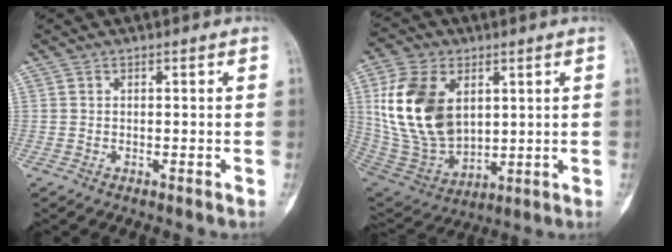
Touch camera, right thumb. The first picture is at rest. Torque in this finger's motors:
{"motor_torque": [-0.44, 1.45, 2.11, 0.45, 0.21]}